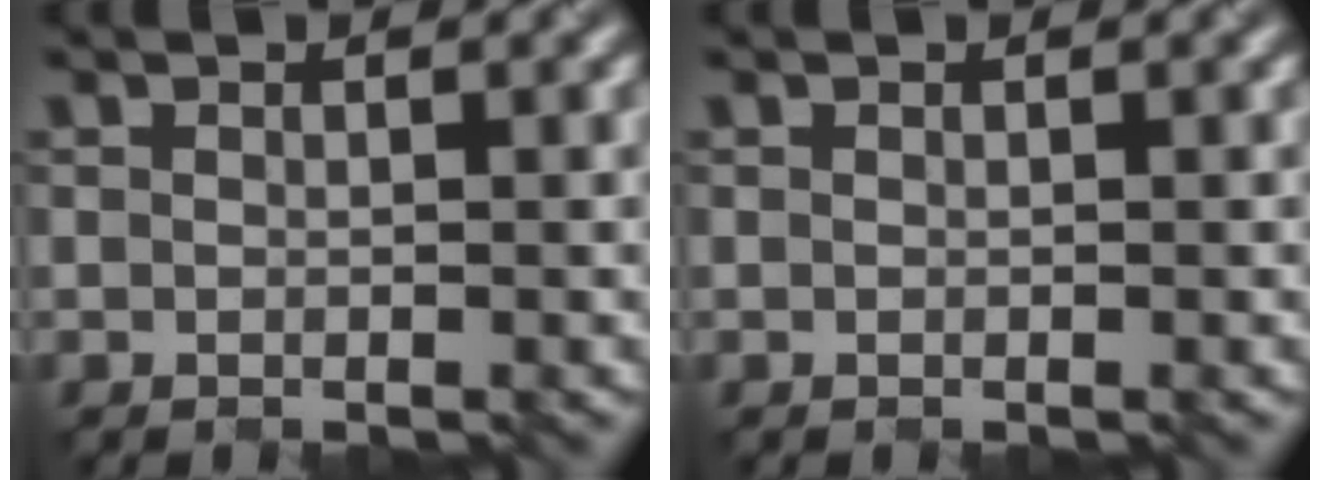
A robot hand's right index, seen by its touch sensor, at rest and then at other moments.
{"total": 0.0}